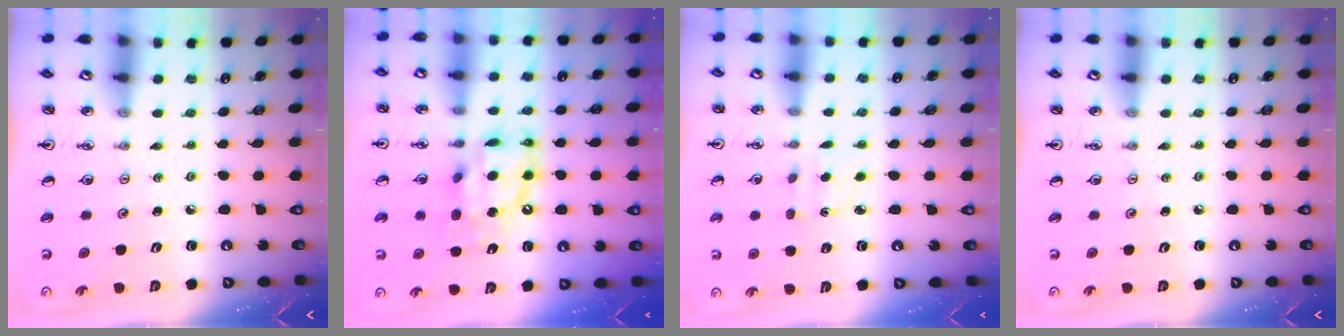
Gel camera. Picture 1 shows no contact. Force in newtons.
{"total": 12.2, "press": 12.1, "slide": 1.1}
{"total": 1.6, "press": 1.5, "slide": 0.5}
{"total": 0.0}